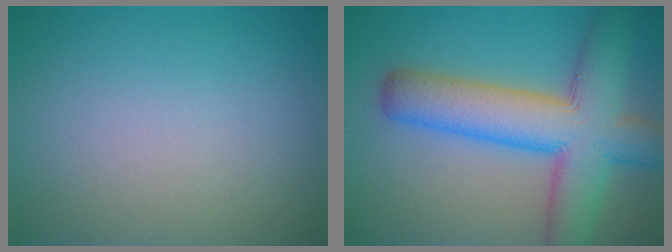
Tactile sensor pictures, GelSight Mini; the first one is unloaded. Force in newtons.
{"total": 9.9, "press": 9.9, "slide": 0.4}